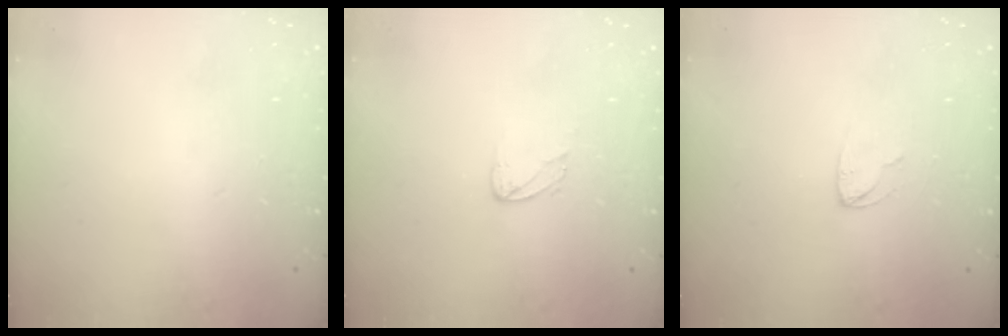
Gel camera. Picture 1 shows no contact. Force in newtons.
{"total": 2.4, "press": 2.4, "slide": 0.1}
{"total": 3.8, "press": 3.7, "slide": 0.4}